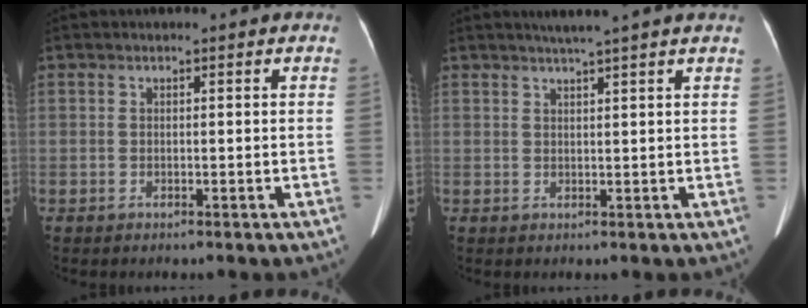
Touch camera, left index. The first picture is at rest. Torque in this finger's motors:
{"motor_torque": [0.63, -0.99, 0.00, 0.04]}